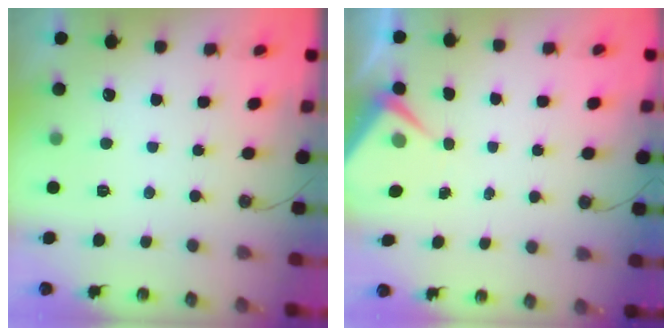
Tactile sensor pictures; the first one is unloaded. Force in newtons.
{"total": 4.0, "press": 3.9, "slide": 0.5}